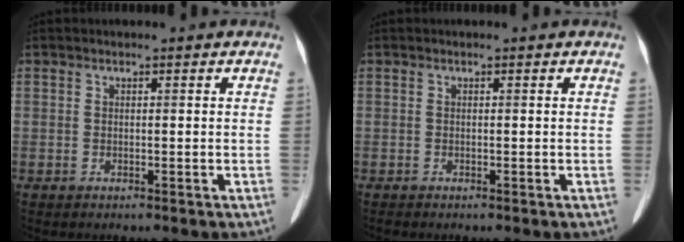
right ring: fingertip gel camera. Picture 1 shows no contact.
{"total": 0.0}